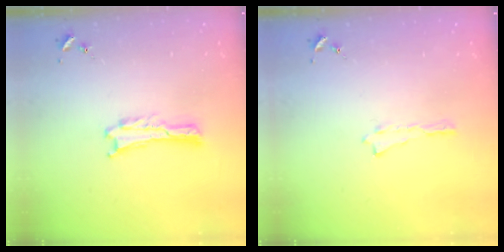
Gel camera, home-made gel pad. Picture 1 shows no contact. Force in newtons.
{"total": 0.0}